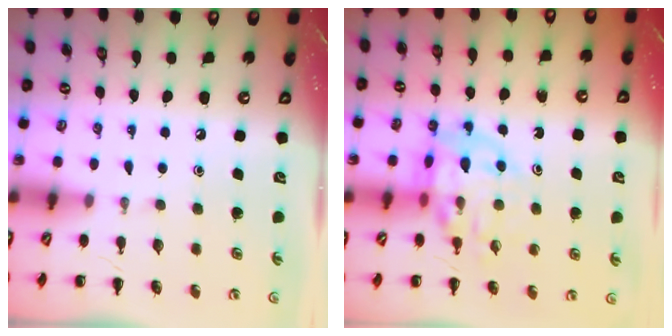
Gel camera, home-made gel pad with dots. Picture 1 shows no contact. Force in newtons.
{"total": 12.3, "press": 12.0, "slide": 2.7}